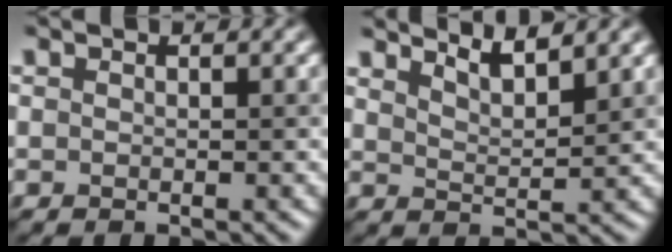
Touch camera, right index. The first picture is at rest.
{"total": 3.3, "force": [2.9, 0.5, 1.3], "torque": [-0.008, 0.014, 0.046]}